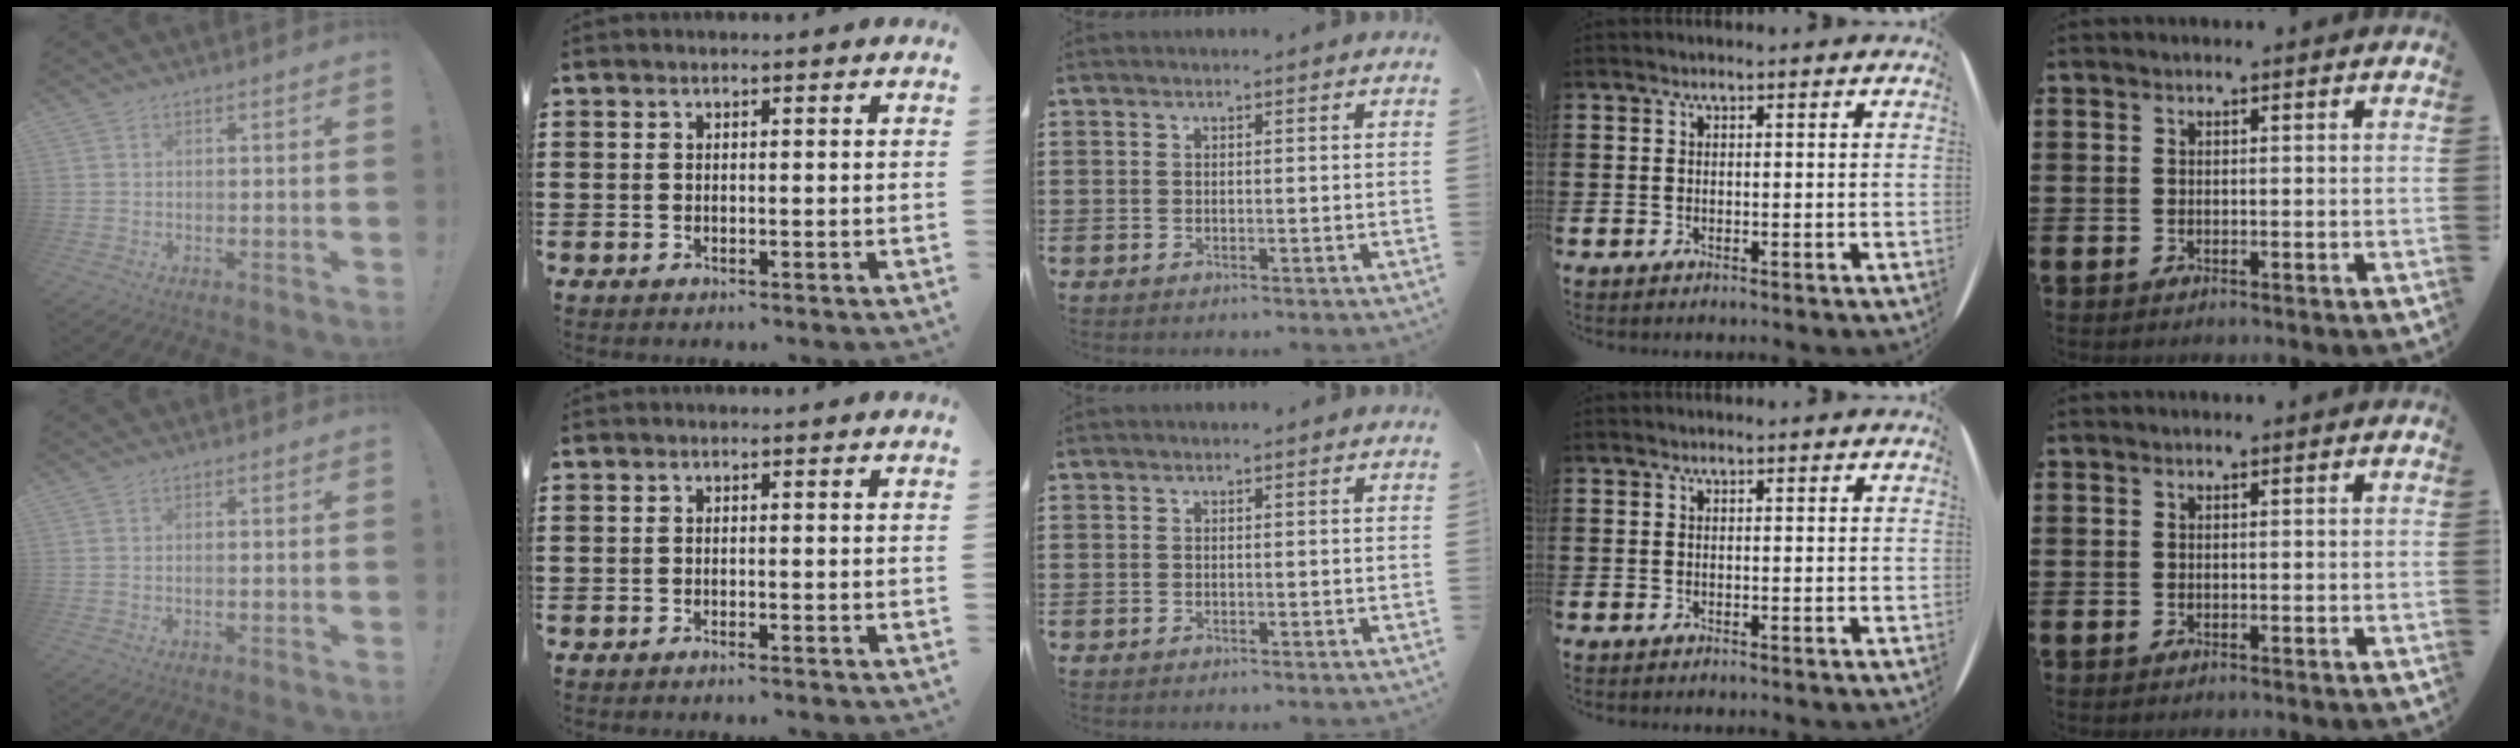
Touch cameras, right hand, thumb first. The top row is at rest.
{"thumb": {"total": 0.8, "force": [-0.4, 0.0, 0.7], "torque": [-0.004, -0.004, -0.008]}, "index": {"total": 0.5, "force": [-0.5, 0.0, 0.1], "torque": [-0.003, -0.001, -0.011]}}